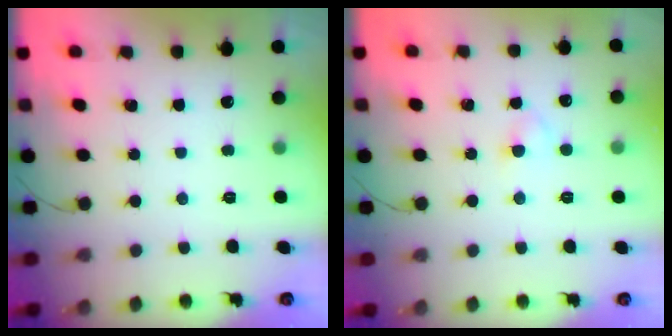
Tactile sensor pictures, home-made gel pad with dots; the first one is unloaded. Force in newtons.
{"total": 2.5, "press": 2.3, "slide": 1.0}